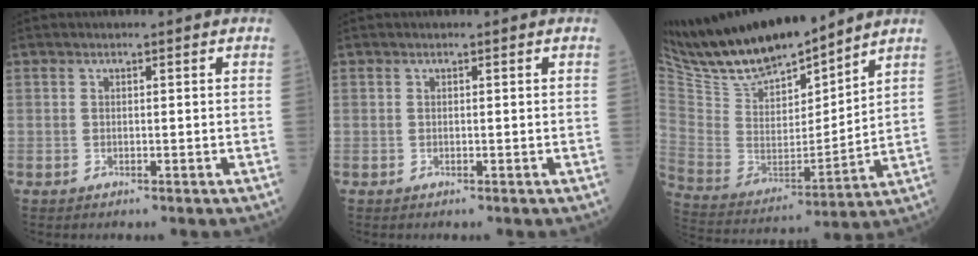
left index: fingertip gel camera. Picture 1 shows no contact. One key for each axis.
{"total": 0.0}
{"total": 19.7, "fx": 17.6, "fy": 3.9, "fz": 8.0, "tx": -0.161, "ty": -0.007, "tz": 0.328}